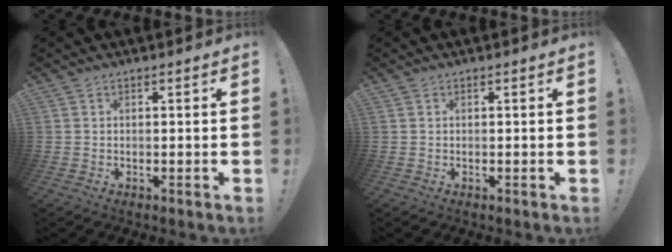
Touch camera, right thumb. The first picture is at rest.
{"total": 0.0}